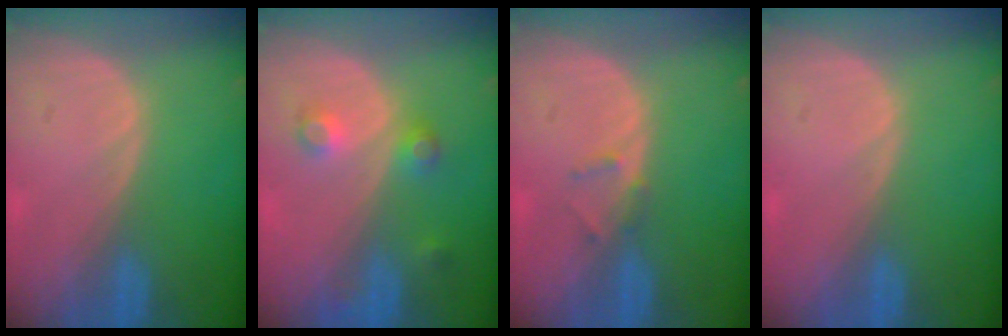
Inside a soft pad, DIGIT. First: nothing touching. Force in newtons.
{"total": 3.8, "press": 3.5, "slide": 1.6}
{"total": 1.3, "press": 1.1, "slide": 0.8}
{"total": 0.0}